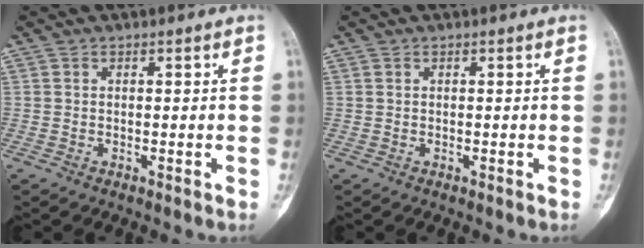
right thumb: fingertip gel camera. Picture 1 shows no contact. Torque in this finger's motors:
{"motor_torque": [-0.43, -0.17, -0.14, 0.33, -0.04]}